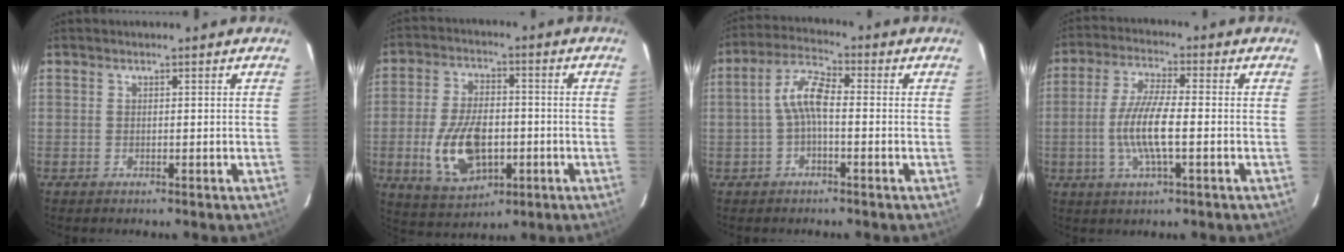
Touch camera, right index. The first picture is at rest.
{"total": 13.3, "force": [-3.2, 7.4, 10.5], "torque": [-0.215, -0.004, -0.043]}
{"total": 5.9, "force": [-0.8, 2.1, 5.4], "torque": [-0.118, 0.020, -0.019]}
{"total": 9.3, "force": [-1.8, 1.7, 9.0], "torque": [-0.180, -0.004, -0.038]}